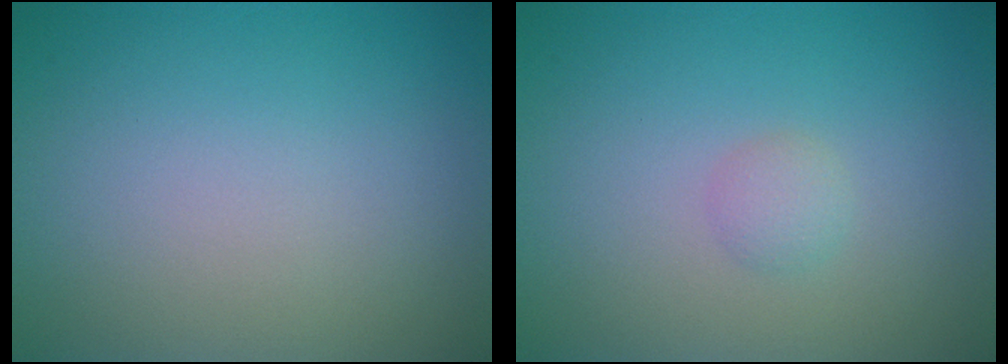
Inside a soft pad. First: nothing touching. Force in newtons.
{"total": 1.1, "press": 1.1, "slide": 0.0}